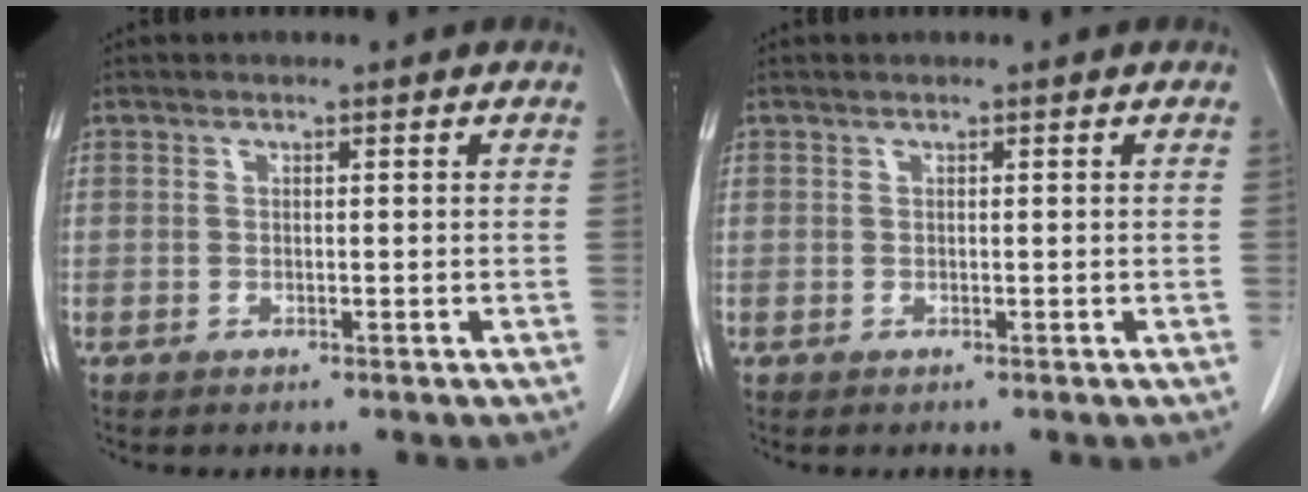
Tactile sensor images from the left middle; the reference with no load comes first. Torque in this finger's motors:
{"motor_torque": [0.10, -0.10, -0.03, -0.01]}